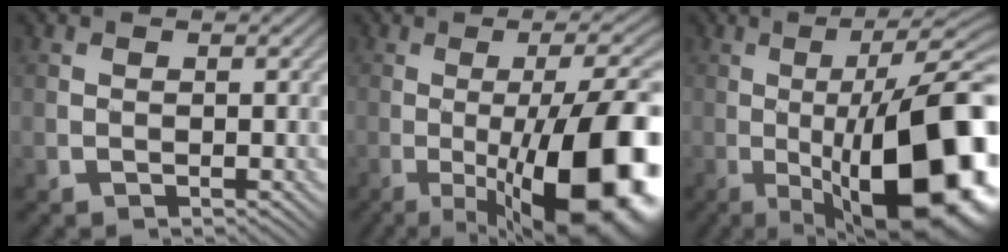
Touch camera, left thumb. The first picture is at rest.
{"total": 19.2, "force": [-5.1, 5.6, 17.7], "torque": [-0.207, 0.005, -0.071]}
{"total": 20.4, "force": [-3.8, 6.5, 19.0], "torque": [-0.245, 0.004, -0.059]}